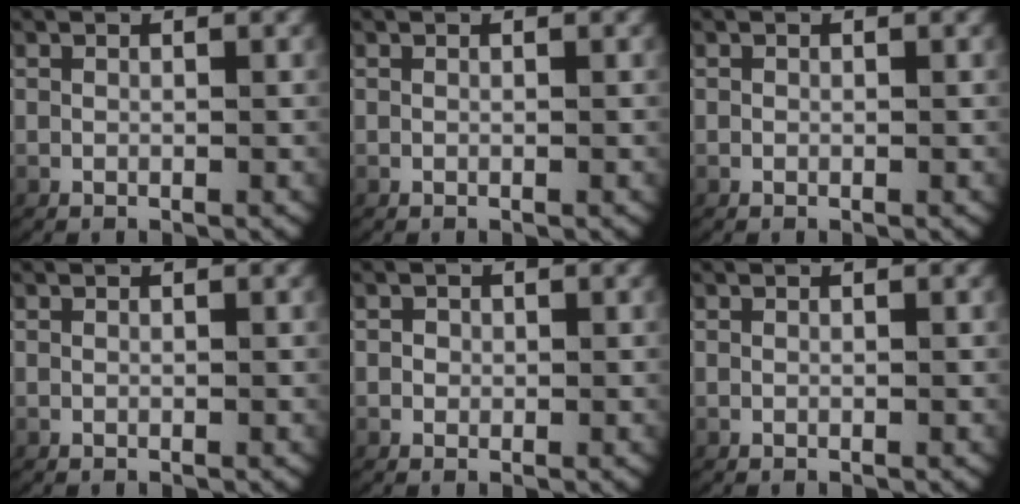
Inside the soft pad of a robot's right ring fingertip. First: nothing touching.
{"total": 0.0}
{"total": 0.0}
{"total": 0.0}
{"total": 0.7, "force": [-0.1, 0.7, 0.2], "torque": [-0.012, -0.005, 0.001]}
{"total": 0.0}